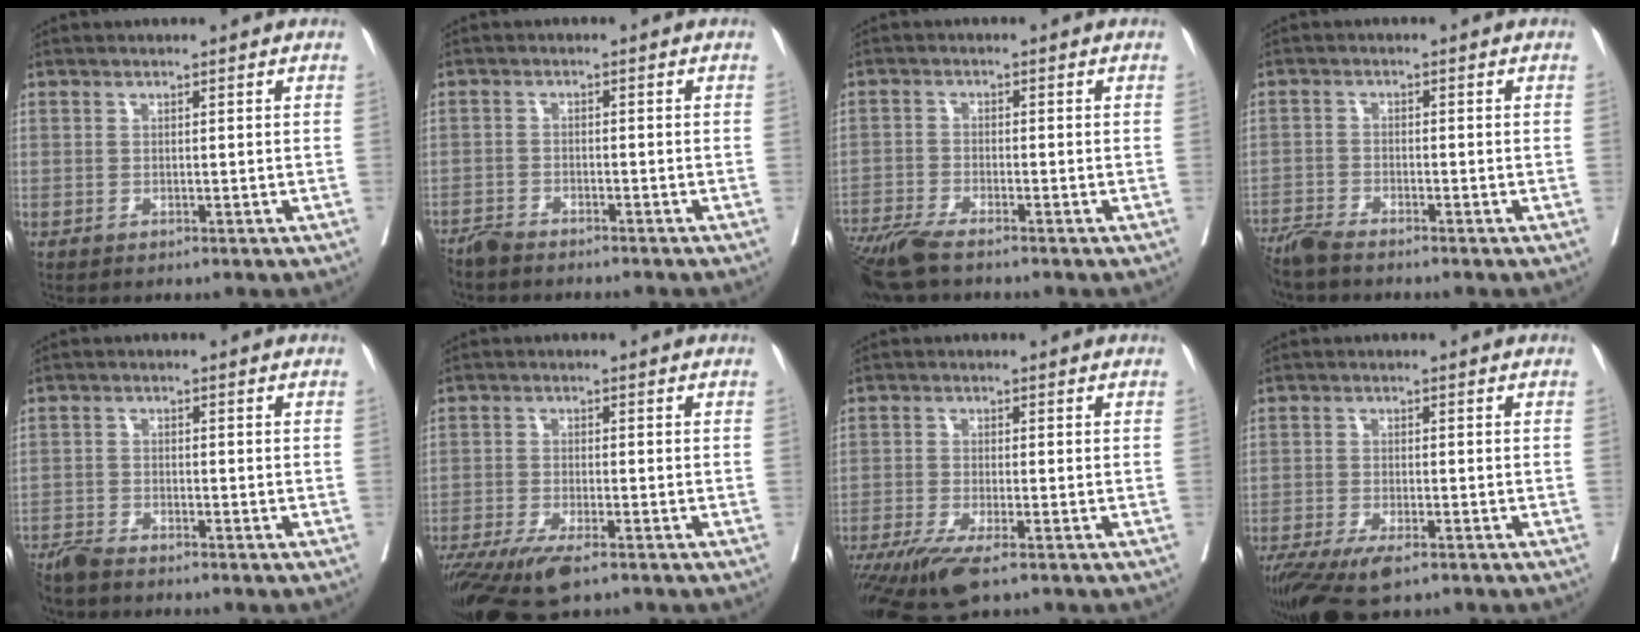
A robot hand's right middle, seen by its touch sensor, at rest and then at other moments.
{"total": 4.7, "force": [-4.4, 0.5, 1.5], "torque": [-0.017, -0.010, -0.072]}
{"total": 7.1, "force": [-5.8, 0.5, 3.9], "torque": [-0.072, -0.019, -0.108]}
{"total": 3.9, "force": [-3.6, 0.0, 1.5], "torque": [-0.027, -0.014, -0.071]}
{"total": 3.9, "force": [-3.6, 0.2, 1.3], "torque": [-0.019, -0.012, -0.069]}
{"total": 10.0, "force": [-6.9, 1.9, 6.9], "torque": [-0.116, -0.022, -0.117]}
{"total": 8.3, "force": [-5.6, 1.3, 6.0], "torque": [-0.102, -0.021, -0.097]}
{"total": 8.9, "force": [-6.0, 2.5, 6.0], "torque": [-0.099, -0.019, -0.100]}